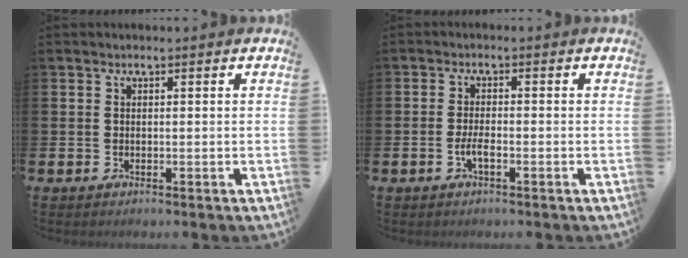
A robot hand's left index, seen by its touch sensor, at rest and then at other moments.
{"total": 2.2, "force": [-0.9, 0.5, 1.9], "torque": [-0.040, 0.005, -0.016]}